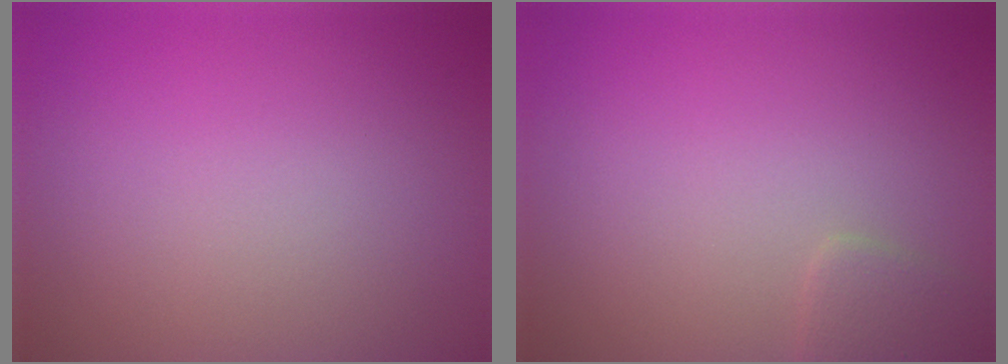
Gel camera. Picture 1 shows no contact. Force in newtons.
{"total": 1.6, "press": 1.6, "slide": 0.1}